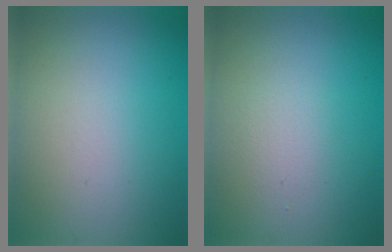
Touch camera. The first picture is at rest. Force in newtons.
{"total": 1.0, "press": 1.0, "slide": 0.1}